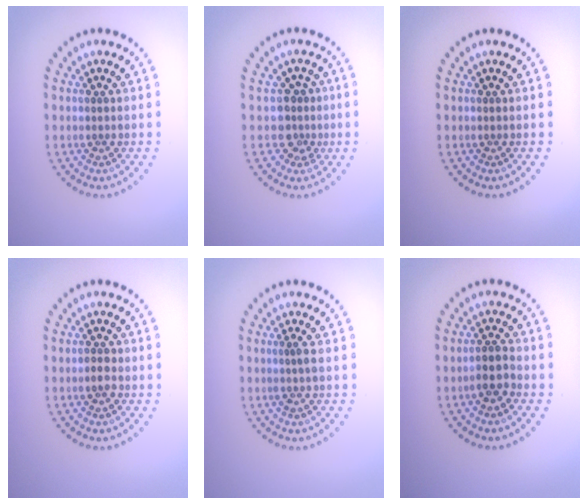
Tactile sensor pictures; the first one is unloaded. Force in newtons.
{"total": 2.3, "press": 1.8, "slide": 1.5}
{"total": 0.0}
{"total": 1.4, "press": 1.3, "slide": 0.2}
{"total": 1.0, "press": 0.8, "slide": 0.6}
{"total": 2.1, "press": 1.8, "slide": 1.0}